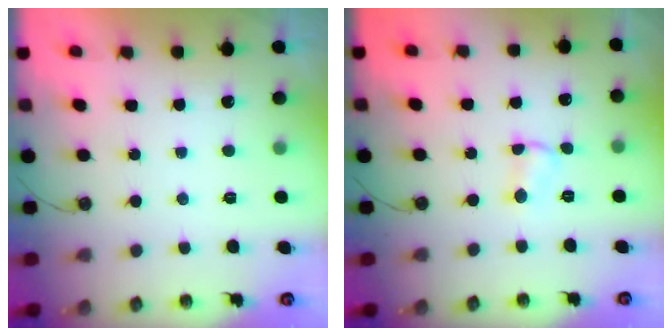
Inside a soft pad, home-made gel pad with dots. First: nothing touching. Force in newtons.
{"total": 2.8, "press": 2.8, "slide": 0.4}